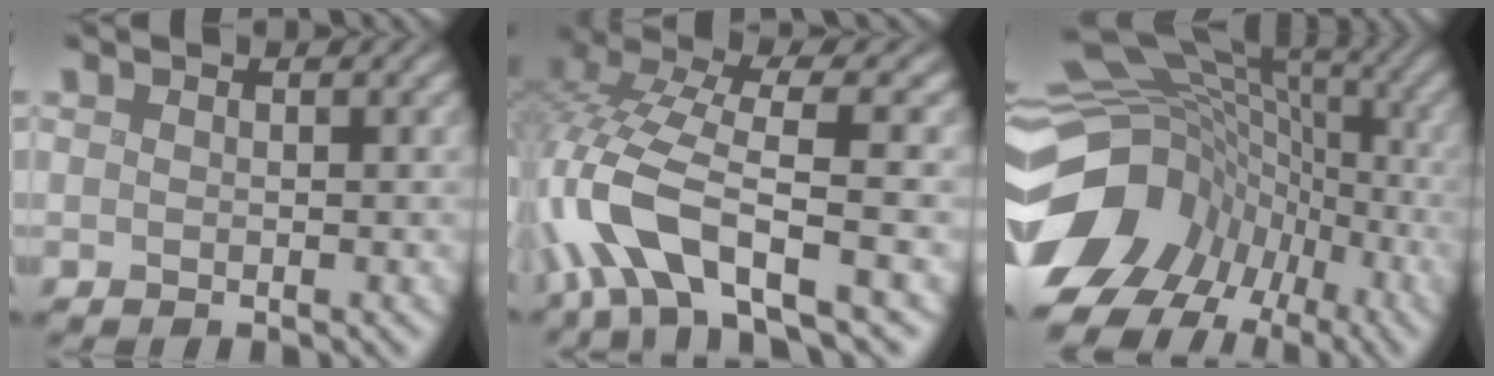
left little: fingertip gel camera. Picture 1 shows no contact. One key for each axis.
{"total": 8.7, "fx": -3.5, "fy": 2.2, "fz": 7.6, "tx": -0.162, "ty": 0.014, "tz": -0.079}
{"total": 17.0, "fx": -6.3, "fy": 13.2, "fz": 8.6, "tx": -0.176, "ty": 0.008, "tz": -0.090}